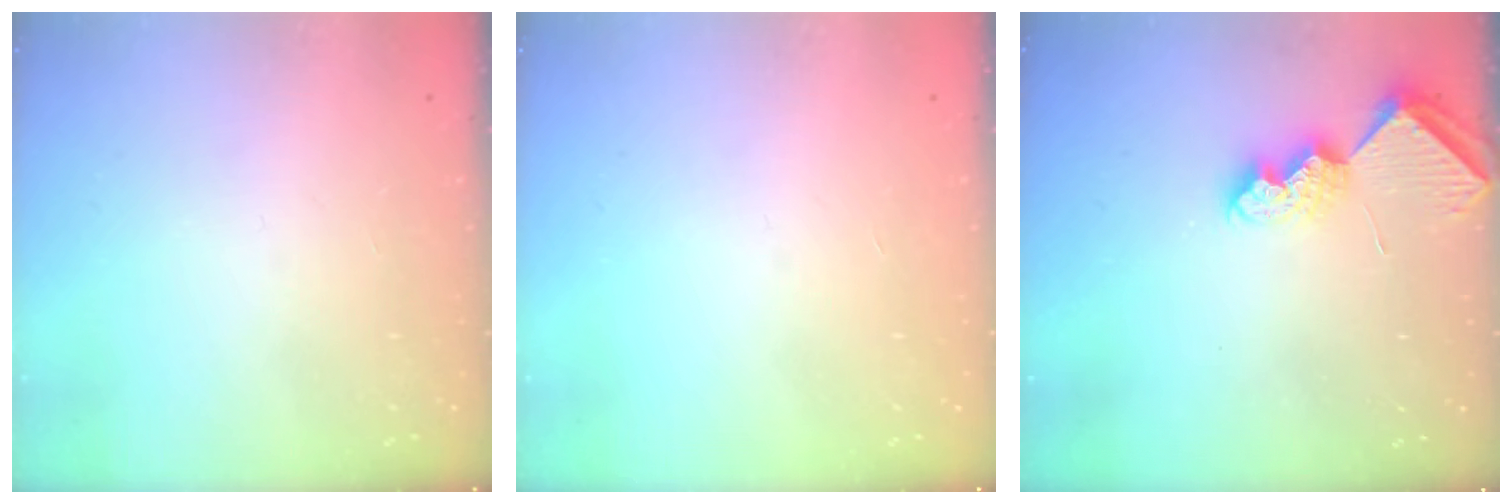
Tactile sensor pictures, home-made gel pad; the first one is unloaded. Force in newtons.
{"total": 0.0}
{"total": 7.0, "press": 7.0, "slide": 0.4}